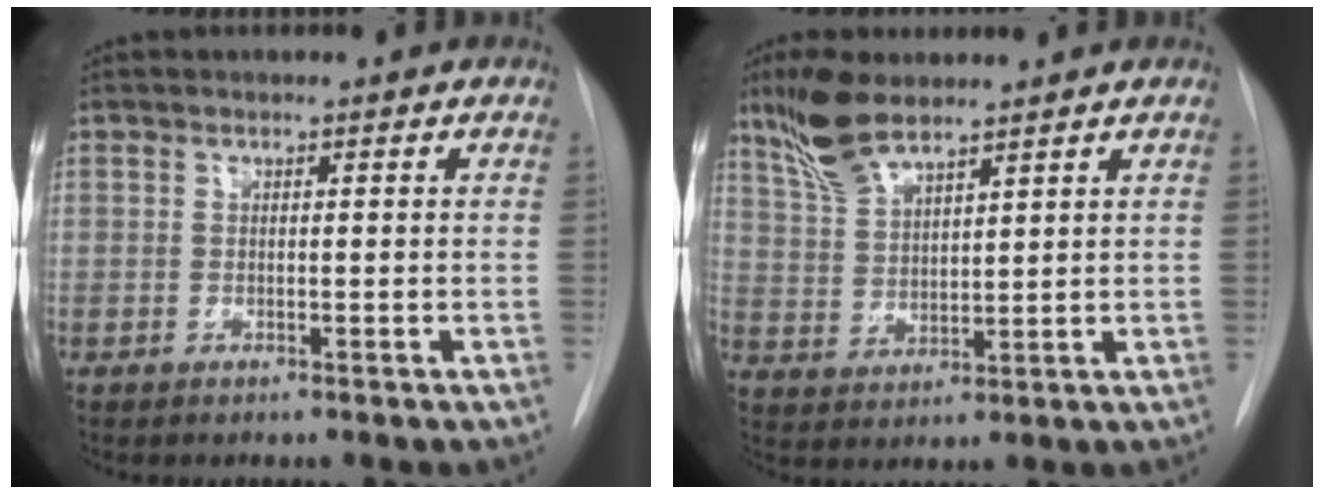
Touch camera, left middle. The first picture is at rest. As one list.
[{"total": 8.0, "force": [6.3, 1.9, 4.4], "torque": [-0.096, 0.007, 0.132]}]